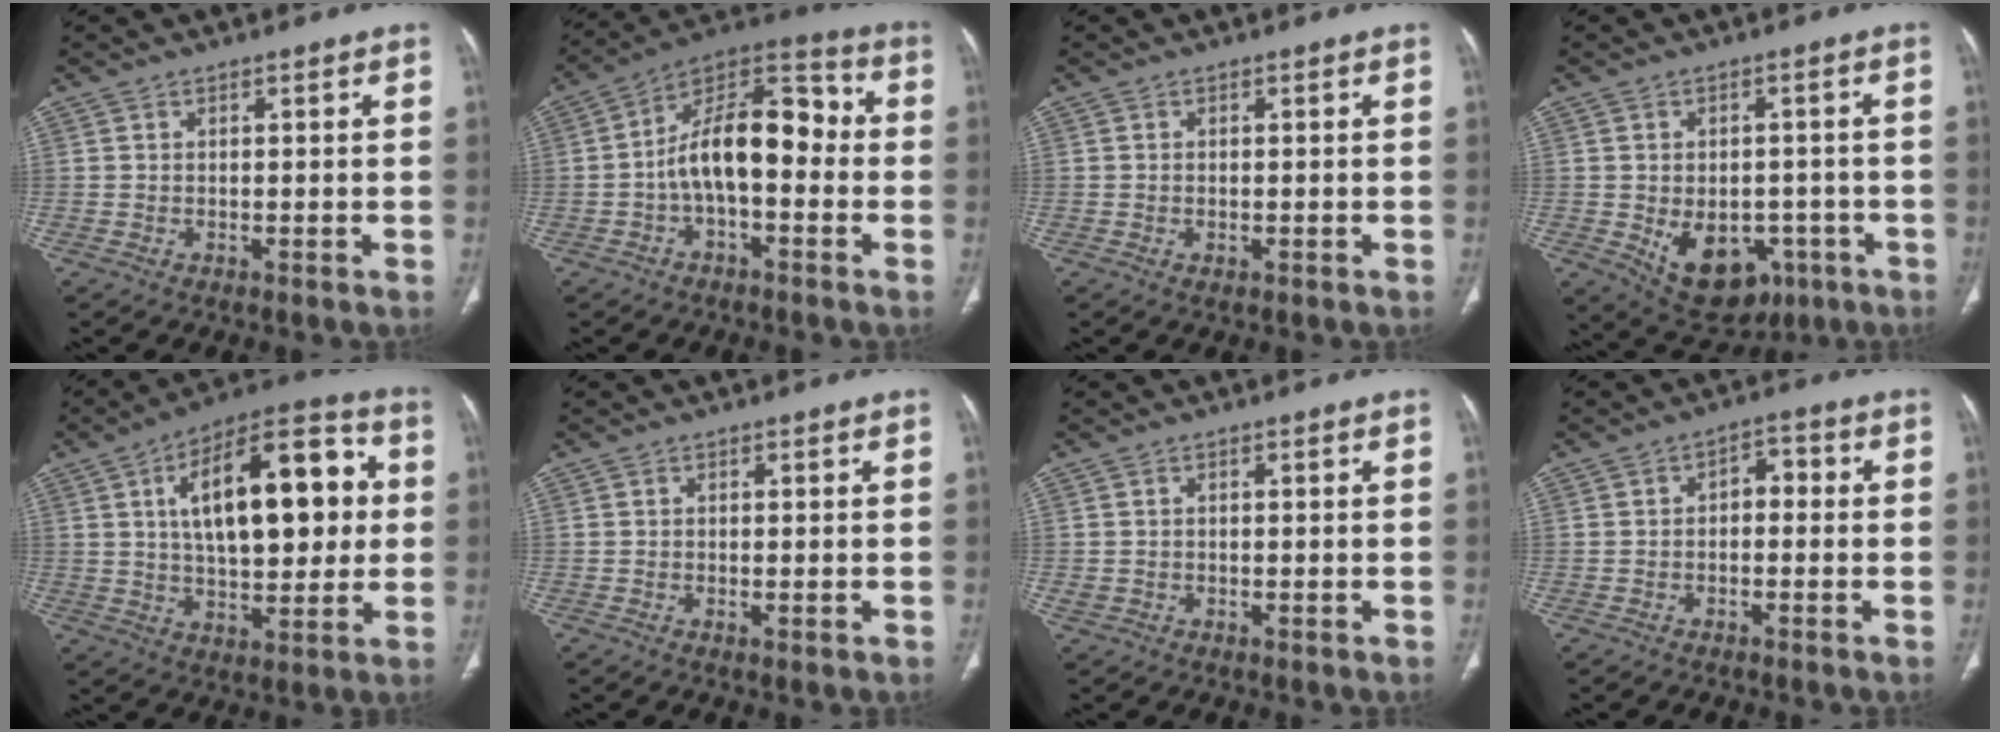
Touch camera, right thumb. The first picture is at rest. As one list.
[{"total": 15.6, "force": [-1.6, 8.1, 13.2], "torque": [-0.192, 0.051, -0.039]}, {"total": 0.9, "force": [-0.3, 0.5, 0.6], "torque": [-0.013, 0.001, -0.002]}, {"total": 13.1, "force": [-4.7, 9.0, 8.3], "torque": [-0.091, 0.014, -0.047]}, {"total": 22.8, "force": [4.3, 10.8, 19.6], "torque": [-0.268, 0.017, 0.059]}, {"total": 1.1, "force": [-0.3, 0.3, 1.0], "torque": [-0.018, -0.004, -0.004]}, {"total": 1.2, "force": [-0.2, 1.0, 0.7], "torque": [-0.015, 0.004, 0.000]}, {"total": 3.7, "force": [-0.4, 2.4, 2.8], "torque": [-0.027, 0.020, -0.016]}]